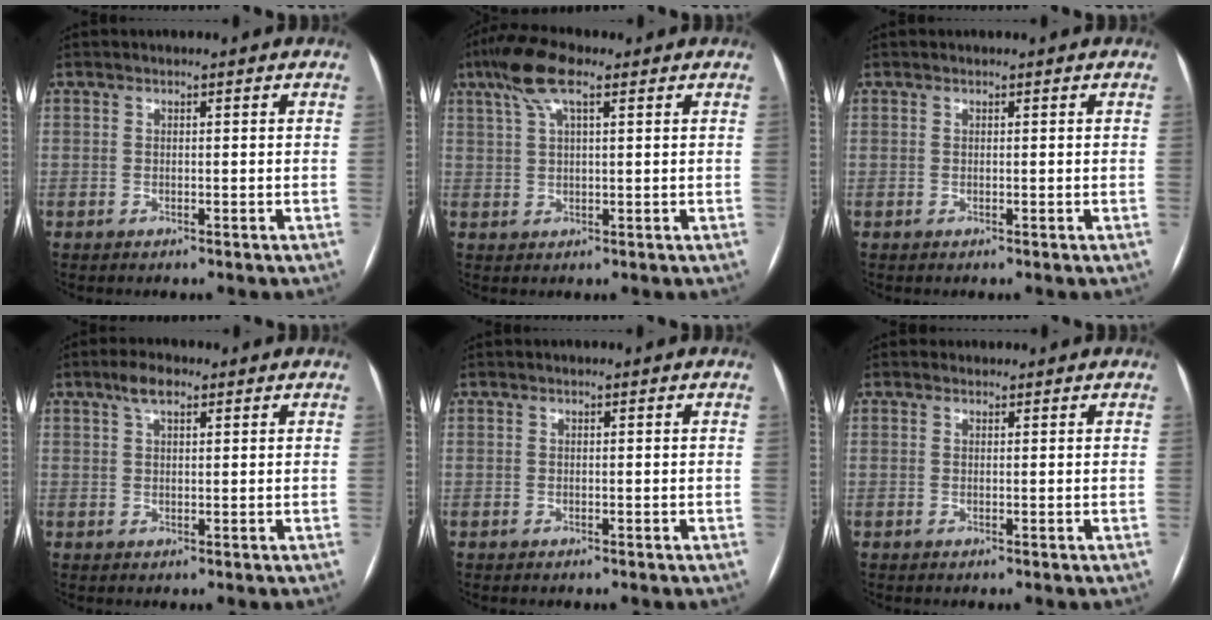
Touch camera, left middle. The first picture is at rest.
{"total": 7.2, "force": [4.1, 1.7, 5.7], "torque": [-0.122, 0.028, 0.077]}
{"total": 0.0}
{"total": 3.5, "force": [2.2, 1.3, 2.4], "torque": [-0.050, 0.013, 0.041]}
{"total": 0.0}
{"total": 0.7, "force": [0.5, 0.4, -0.1], "torque": [-0.001, 0.004, 0.008]}